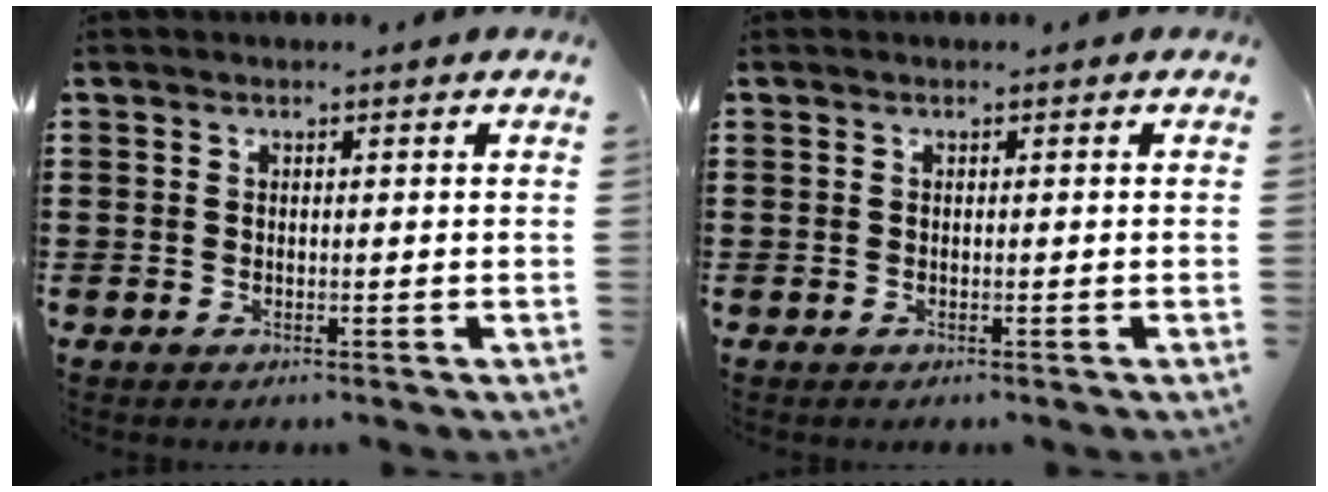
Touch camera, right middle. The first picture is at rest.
{"total": 0.0}